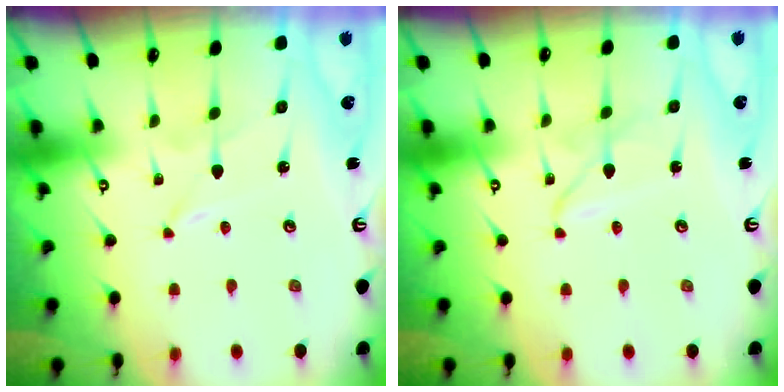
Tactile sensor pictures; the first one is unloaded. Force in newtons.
{"total": 2.6, "press": 2.6, "slide": 0.2}